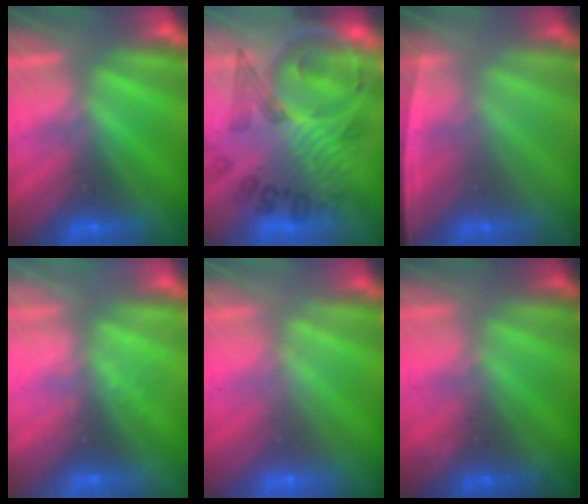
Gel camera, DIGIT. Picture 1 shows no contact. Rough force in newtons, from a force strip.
{"total": 6.0}
{"total": 1.3}
{"total": 2.3}
{"total": 1.9}
{"total": 1.8}